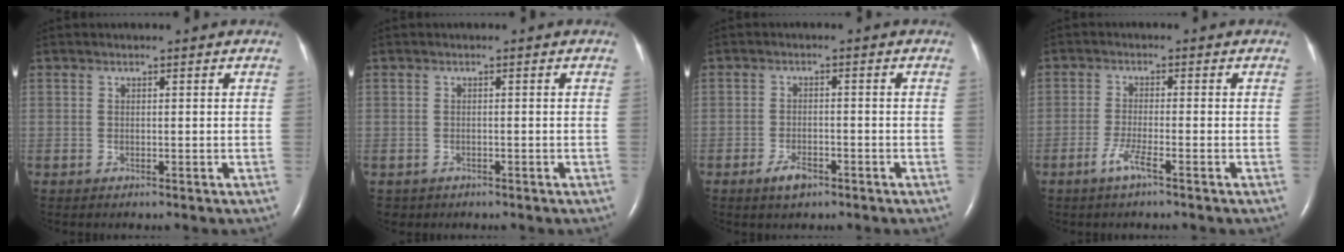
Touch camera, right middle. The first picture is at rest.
{"total": 1.1, "force": [-0.7, 0.9, 0.0], "torque": [-0.009, 0.003, -0.006]}
{"total": 3.1, "force": [-2.0, 1.3, 2.0], "torque": [-0.042, 0.000, -0.033]}
{"total": 3.1, "force": [-1.9, -0.1, 2.5], "torque": [-0.056, -0.006, -0.041]}